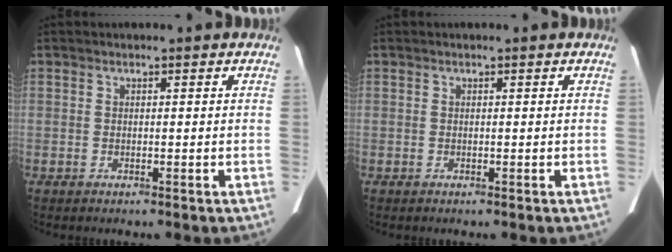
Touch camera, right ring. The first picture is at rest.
{"total": 0.0}